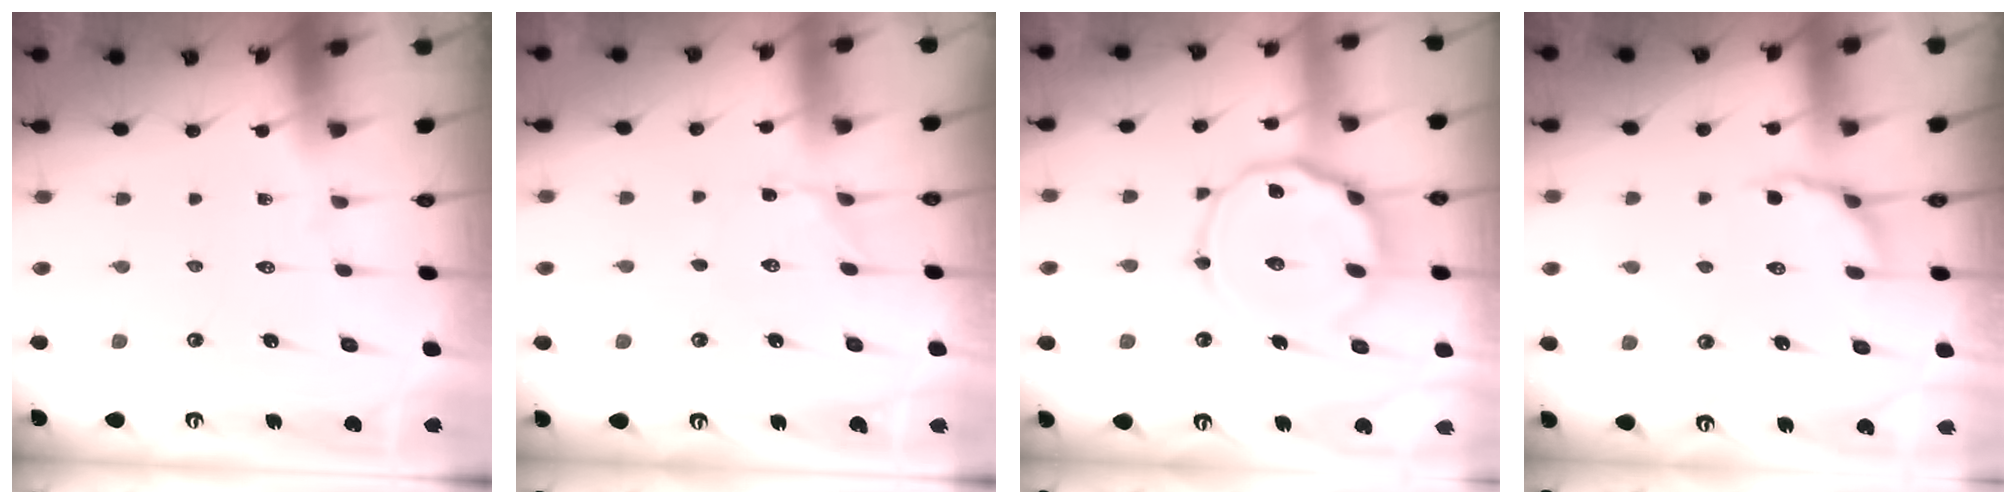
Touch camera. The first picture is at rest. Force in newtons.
{"total": 2.3, "press": 2.2, "slide": 0.6}
{"total": 14.1, "press": 14.0, "slide": 1.3}
{"total": 3.3, "press": 2.5, "slide": 2.2}